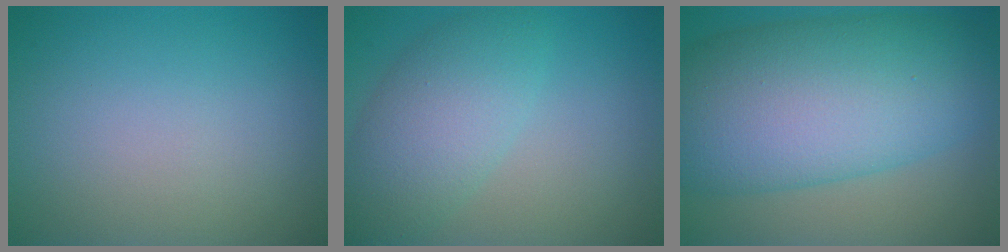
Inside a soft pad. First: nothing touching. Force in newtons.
{"total": 5.2, "press": 5.2, "slide": 0.2}
{"total": 13.6, "press": 13.6, "slide": 0.2}